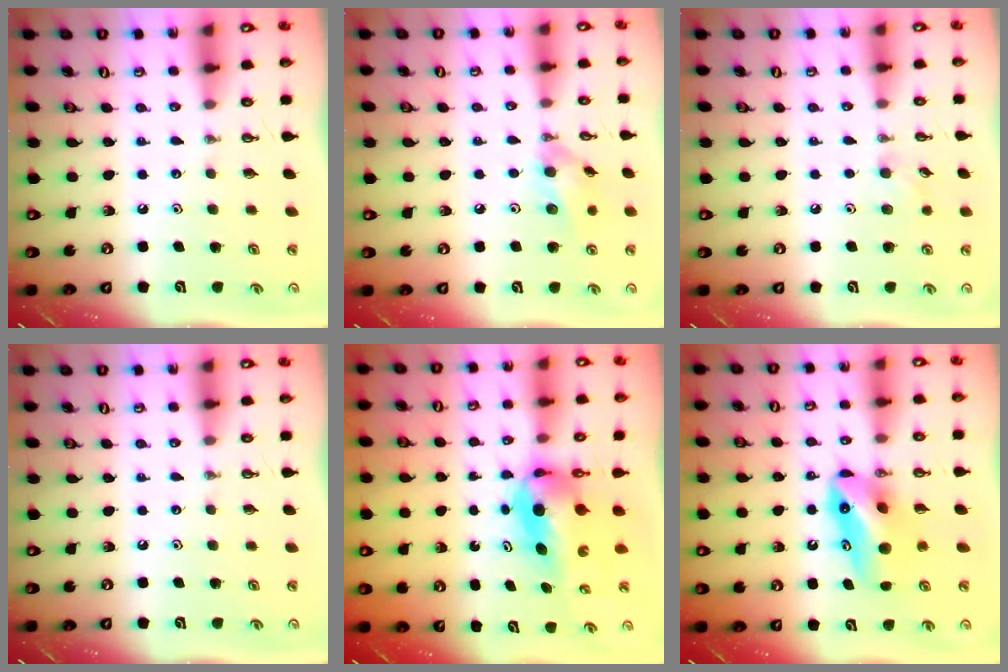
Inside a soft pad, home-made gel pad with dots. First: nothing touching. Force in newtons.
{"total": 10.5, "press": 10.2, "slide": 2.3}
{"total": 6.4, "press": 6.2, "slide": 1.5}
{"total": 0.0}
{"total": 6.6, "press": 6.2, "slide": 2.3}
{"total": 11.2, "press": 8.9, "slide": 6.8}